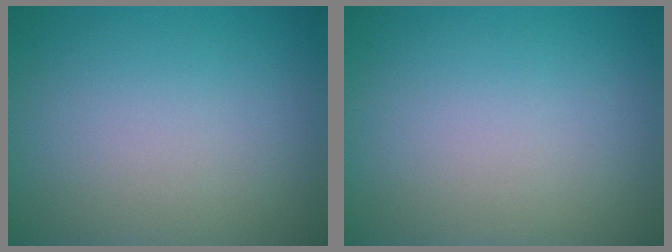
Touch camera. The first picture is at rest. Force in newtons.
{"total": 0.0}